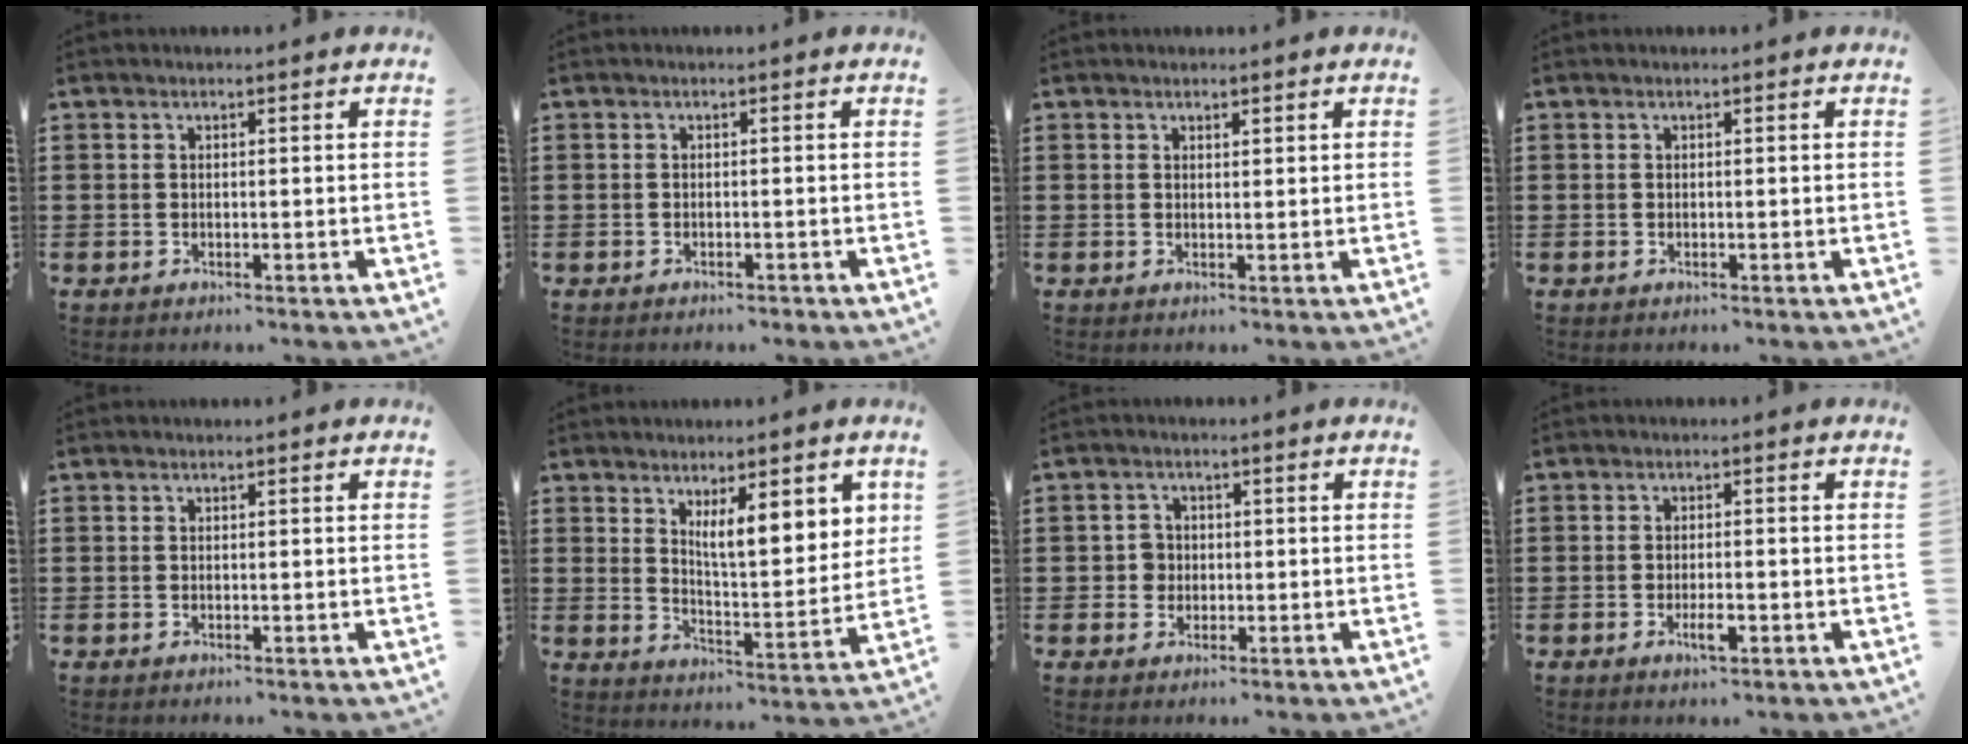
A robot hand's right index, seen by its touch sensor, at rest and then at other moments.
{"total": 0.6, "force": [-0.5, 0.1, 0.2], "torque": [-0.006, -0.002, -0.011]}
{"total": 0.7, "force": [0.6, 0.3, 0.2], "torque": [-0.006, 0.002, 0.011]}
{"total": 0.0}
{"total": 0.0}
{"total": 7.1, "force": [3.8, 2.1, 5.6], "torque": [-0.101, -0.014, 0.062]}
{"total": 2.4, "force": [-0.2, 2.3, 0.8], "torque": [-0.025, 0.006, -0.007]}
{"total": 2.9, "force": [-1.1, 0.8, 2.5], "torque": [-0.051, -0.003, -0.022]}